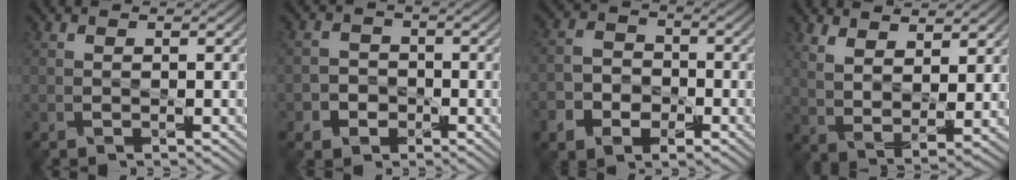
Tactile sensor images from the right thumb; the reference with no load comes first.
{"total": 3.0, "force": [-1.4, 2.5, 0.9], "torque": [-0.009, -0.001, -0.033]}
{"total": 6.1, "force": [-3.1, 4.3, 2.9], "torque": [-0.055, -0.010, -0.068]}
{"total": 6.6, "force": [4.4, 2.3, 4.3], "torque": [-0.094, -0.016, 0.092]}